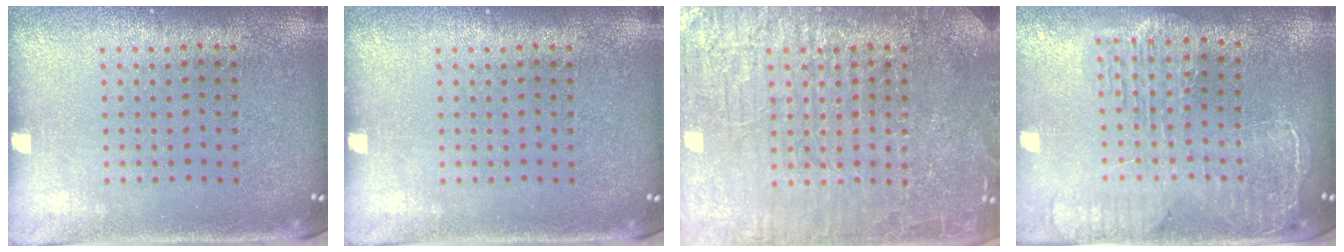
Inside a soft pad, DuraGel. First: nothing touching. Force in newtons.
{"total": 0.0}
{"total": 7.1, "press": 7.1, "slide": 1.0}
{"total": 2.4, "press": 2.1, "slide": 1.1}